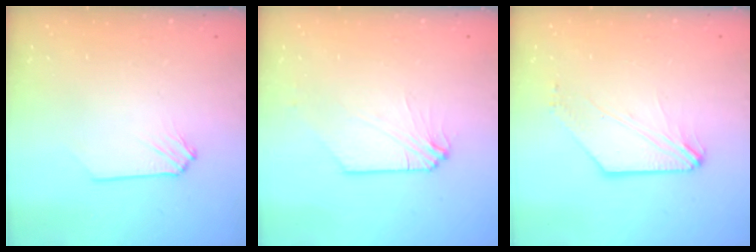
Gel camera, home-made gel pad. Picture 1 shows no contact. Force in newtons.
{"total": 0.0}
{"total": 1.6, "press": 1.6, "slide": 0.4}